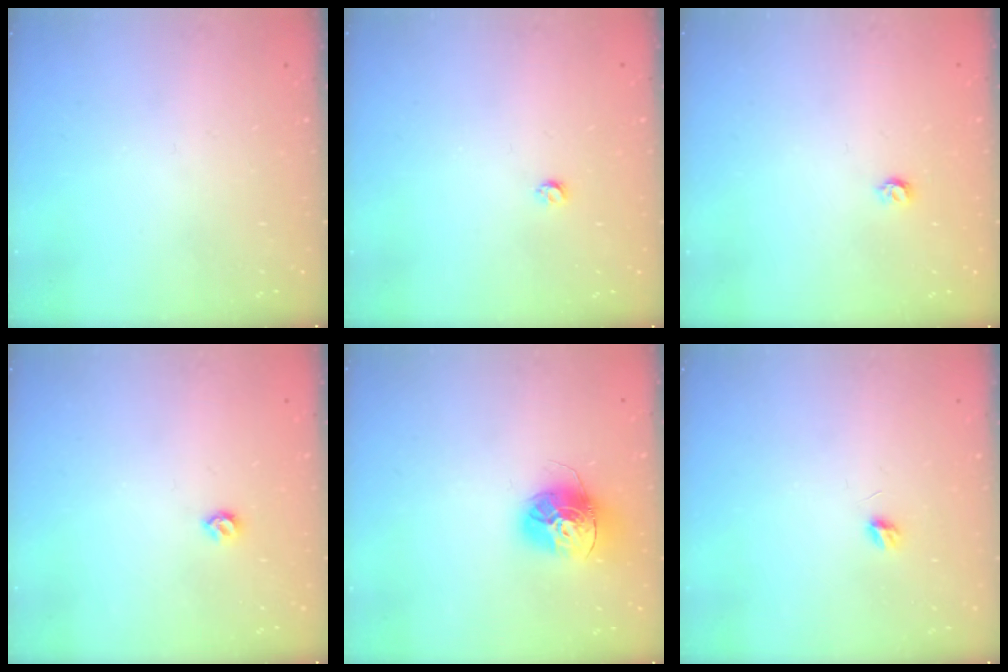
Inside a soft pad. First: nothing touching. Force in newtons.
{"total": 2.9, "press": 2.8, "slide": 0.5}
{"total": 3.5, "press": 3.5, "slide": 0.3}
{"total": 4.9, "press": 4.8, "slide": 0.8}
{"total": 14.8, "press": 14.7, "slide": 1.4}
{"total": 3.7, "press": 3.7, "slide": 0.3}